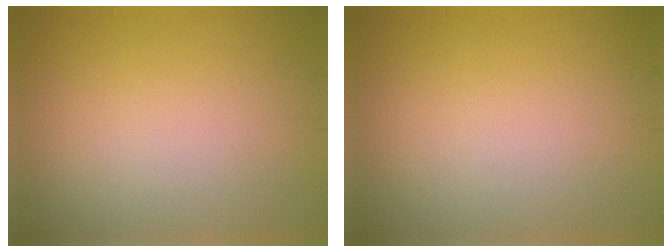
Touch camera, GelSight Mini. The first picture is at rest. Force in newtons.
{"total": 0.0}